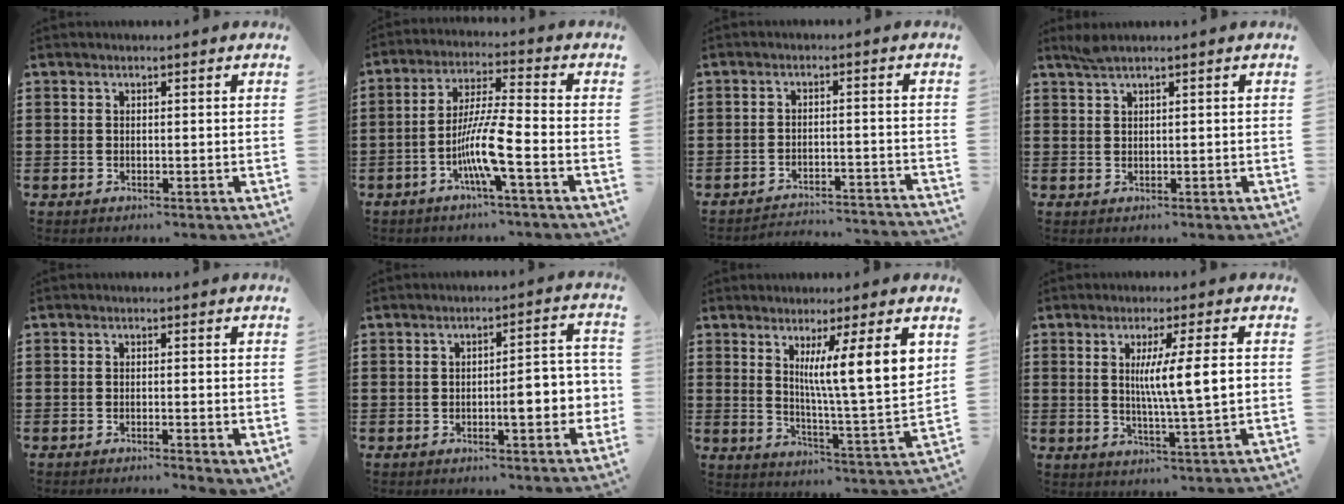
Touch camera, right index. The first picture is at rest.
{"total": 8.6, "force": [-3.7, 0.6, 7.8], "torque": [-0.162, -0.012, -0.074]}
{"total": 3.0, "force": [-3.0, 0.0, 0.6], "torque": [-0.016, 0.002, -0.064]}
{"total": 1.3, "force": [1.0, 0.0, 0.8], "torque": [-0.017, 0.001, 0.018]}
{"total": 0.8, "force": [-0.6, 0.0, 0.6], "torque": [-0.011, -0.003, -0.012]}
{"total": 5.2, "force": [-1.3, 1.4, 4.8], "torque": [-0.064, -0.003, -0.026]}
{"total": 10.0, "force": [4.3, 0.4, 9.0], "torque": [-0.146, -0.025, 0.062]}
{"total": 7.8, "force": [1.1, 0.2, 7.8], "torque": [-0.144, -0.004, 0.013]}